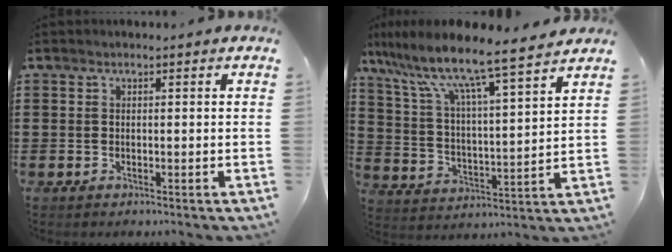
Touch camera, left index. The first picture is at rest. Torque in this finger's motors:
{"motor_torque": [2.14, 0.00, 0.83, 0.21]}